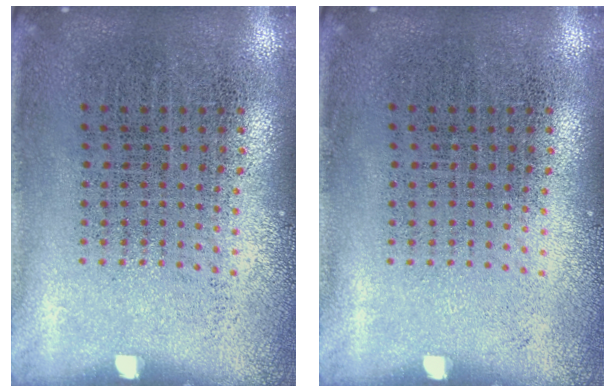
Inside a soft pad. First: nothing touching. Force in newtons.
{"total": 0.0}